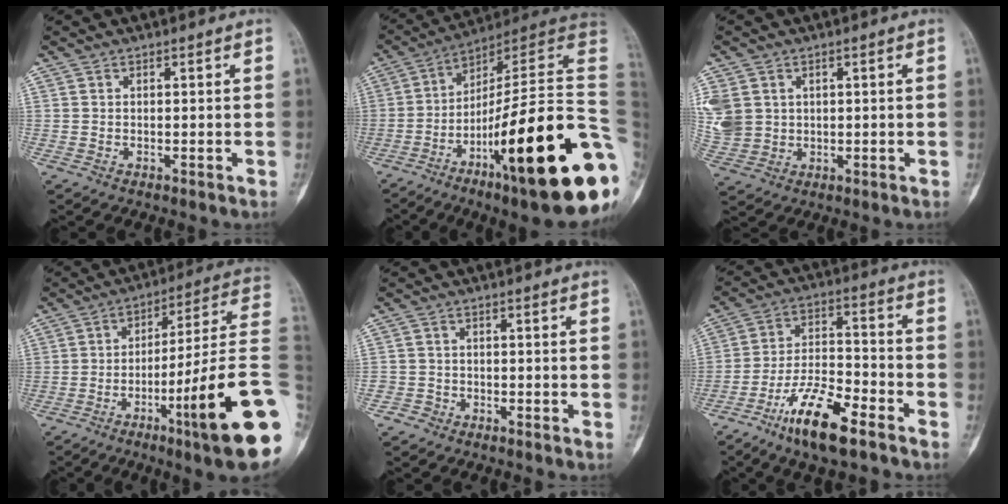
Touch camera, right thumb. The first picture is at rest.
{"total": 30.8, "force": [-8.9, 5.4, 29.0], "torque": [-0.345, 0.048, -0.142]}
{"total": 12.3, "force": [2.6, 10.6, 5.6], "torque": [-0.159, 0.013, 0.074]}
{"total": 21.5, "force": [-7.0, 0.8, 20.3], "torque": [-0.259, 0.023, -0.111]}
{"total": 2.0, "force": [-1.6, 1.3, -0.3], "torque": [0.010, 0.008, -0.036]}
{"total": 13.6, "force": [-8.8, 3.8, 9.7], "torque": [-0.180, 0.054, -0.162]}